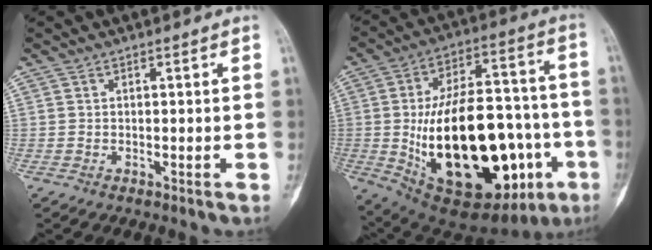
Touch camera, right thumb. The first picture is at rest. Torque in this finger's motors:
{"motor_torque": [0.18, 1.68, 2.77, 0.00, 0.62]}